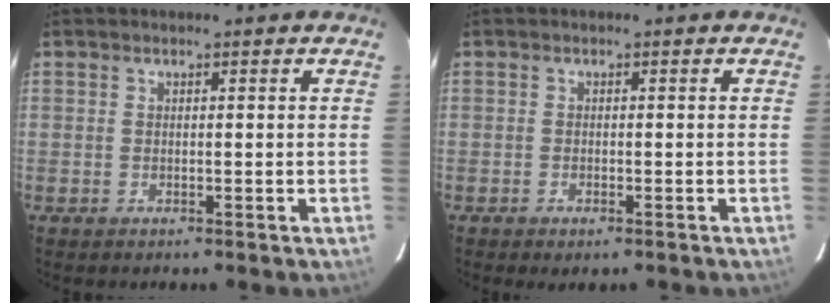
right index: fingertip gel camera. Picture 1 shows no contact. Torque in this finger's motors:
{"motor_torque": [0.67, -0.46, 0.27, 0.03]}